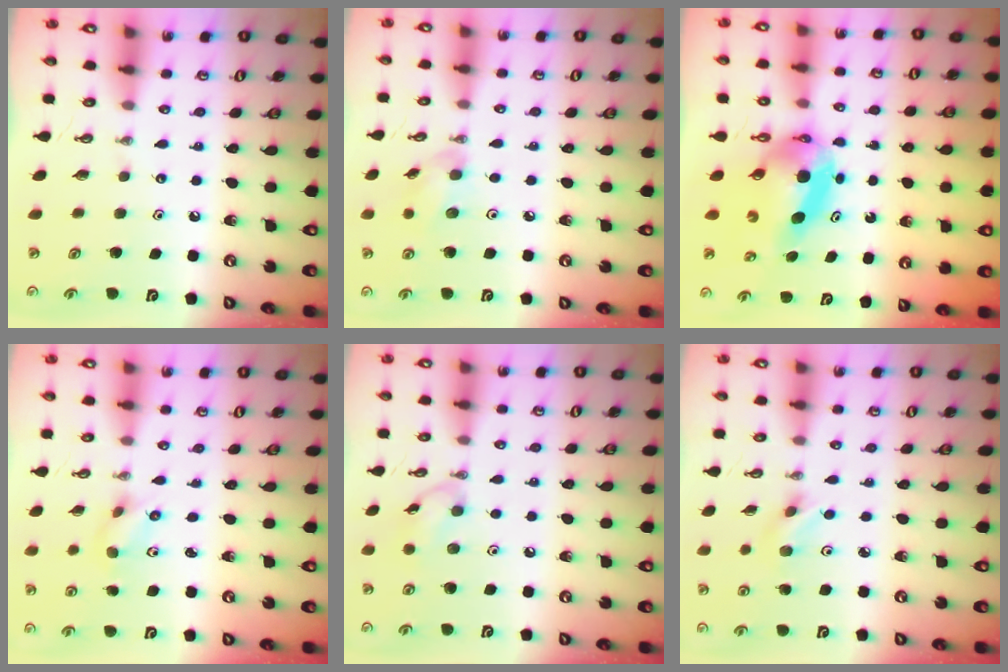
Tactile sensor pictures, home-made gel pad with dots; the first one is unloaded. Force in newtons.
{"total": 5.7, "press": 5.7, "slide": 0.8}
{"total": 6.0, "press": 5.9, "slide": 0.4}
{"total": 2.0, "press": 1.8, "slide": 0.9}
{"total": 7.6, "press": 7.6, "slide": 0.4}
{"total": 3.9, "press": 3.8, "slide": 0.8}